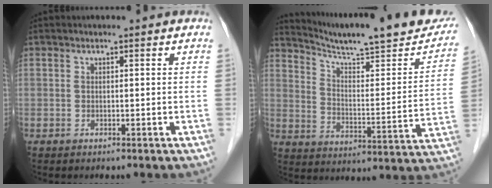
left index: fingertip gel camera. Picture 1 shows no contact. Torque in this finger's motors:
{"motor_torque": [-0.06, -0.34, 0.07, 0.02]}